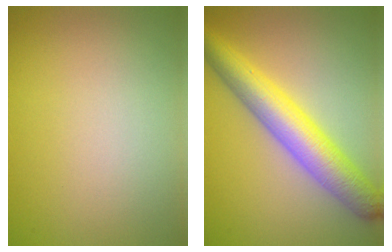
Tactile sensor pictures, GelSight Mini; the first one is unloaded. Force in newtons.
{"total": 6.7, "press": 6.7, "slide": 0.2}